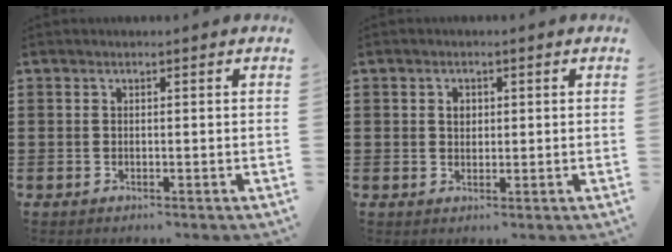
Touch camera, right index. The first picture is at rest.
{"total": 1.3, "force": [0.4, 0.9, 0.8], "torque": [-0.017, 0.006, 0.008]}